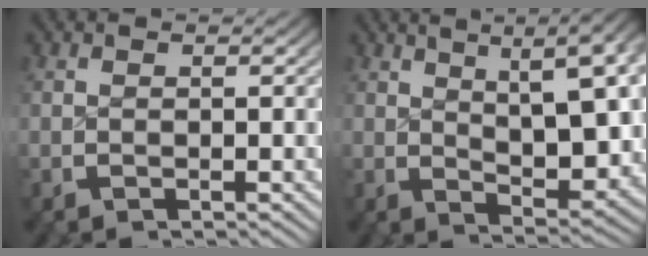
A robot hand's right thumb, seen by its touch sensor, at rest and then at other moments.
{"total": 10.3, "force": [4.0, 4.7, 8.2], "torque": [-0.088, 0.014, 0.051]}